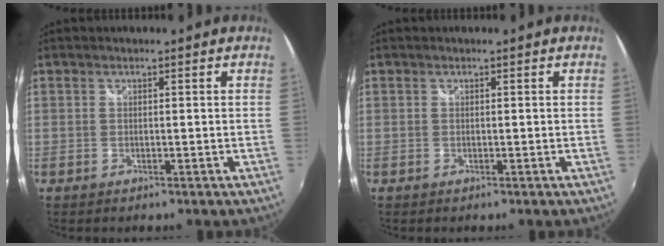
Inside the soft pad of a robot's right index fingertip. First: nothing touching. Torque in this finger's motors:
{"motor_torque": [-0.01, 0.01, 0.01, 0.00]}